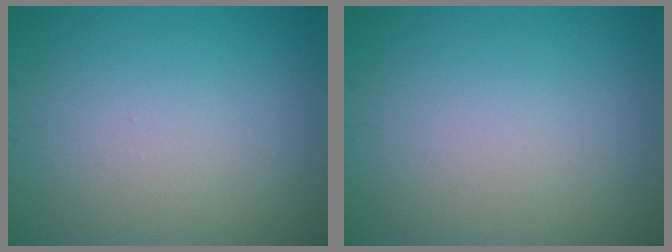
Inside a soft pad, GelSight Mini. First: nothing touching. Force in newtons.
{"total": 0.0}